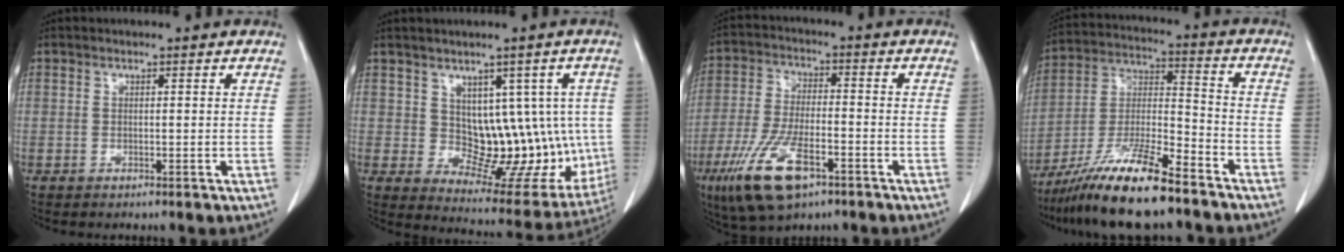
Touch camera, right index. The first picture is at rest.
{"total": 12.6, "force": [1.0, 7.8, 9.9], "torque": [-0.100, 0.015, 0.041]}
{"total": 12.4, "force": [-6.7, 4.2, 9.5], "torque": [-0.200, -0.015, -0.116]}
{"total": 14.8, "force": [-11.0, 1.2, 9.7], "torque": [-0.192, -0.020, -0.200]}